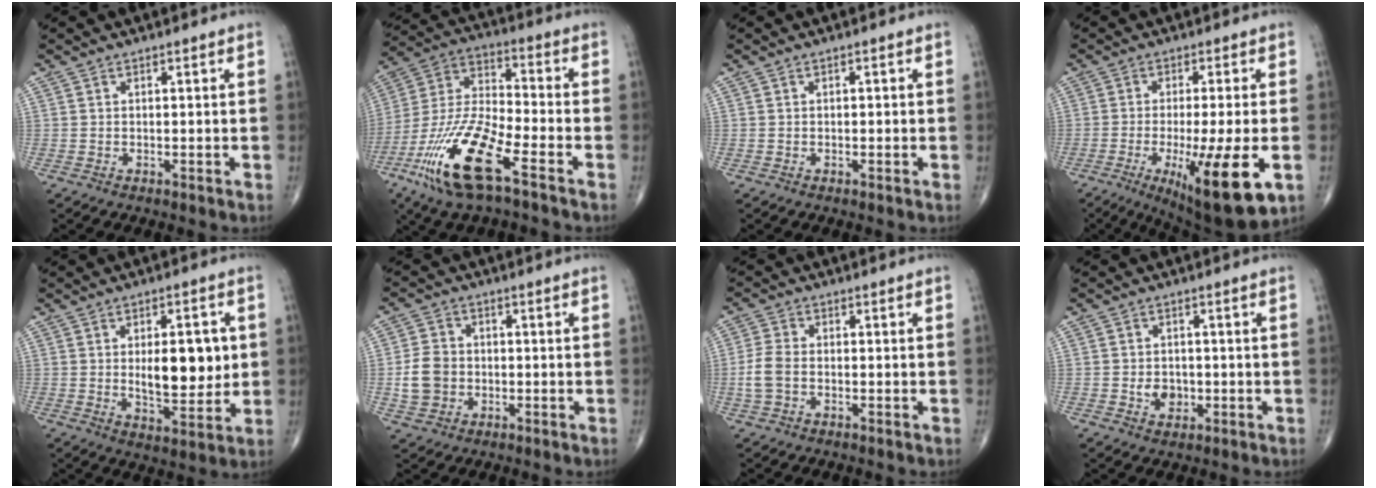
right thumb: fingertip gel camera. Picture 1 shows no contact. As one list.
[{"total": 18.7, "force": [-9.9, 5.1, 15.0], "torque": [-0.329, 0.030, -0.190]}, {"total": 0.5, "force": [0.0, 0.3, 0.4], "torque": [0.003, 0.000, -0.003]}, {"total": 16.2, "force": [-5.0, 3.3, 15.0], "torque": [-0.223, -0.017, -0.063]}, {"total": 12.0, "force": [1.2, 5.5, 10.6], "torque": [-0.125, -0.016, 0.026]}, {"total": 7.1, "force": [-1.0, 5.9, 3.9], "torque": [-0.061, 0.012, -0.019]}, {"total": 4.9, "force": [-1.0, 3.1, 3.7], "torque": [-0.089, 0.014, -0.023]}, {"total": 3.8, "force": [-0.8, 3.0, 2.2], "torque": [-0.020, 0.005, -0.010]}]